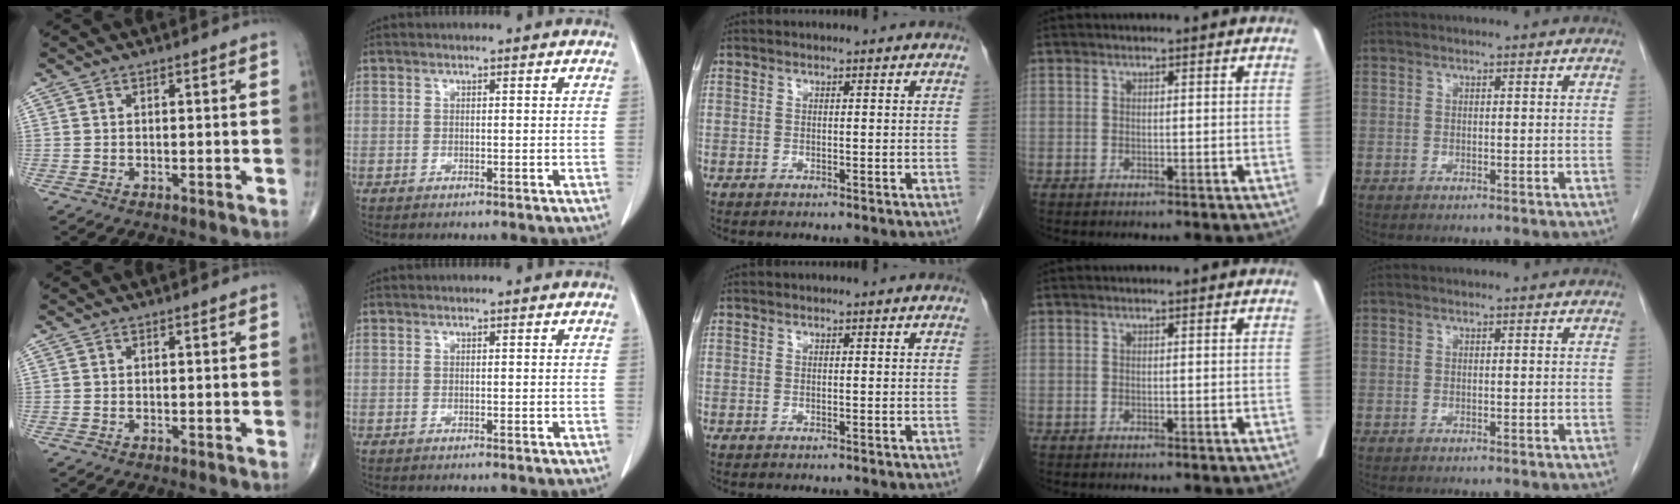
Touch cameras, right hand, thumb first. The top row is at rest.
{}